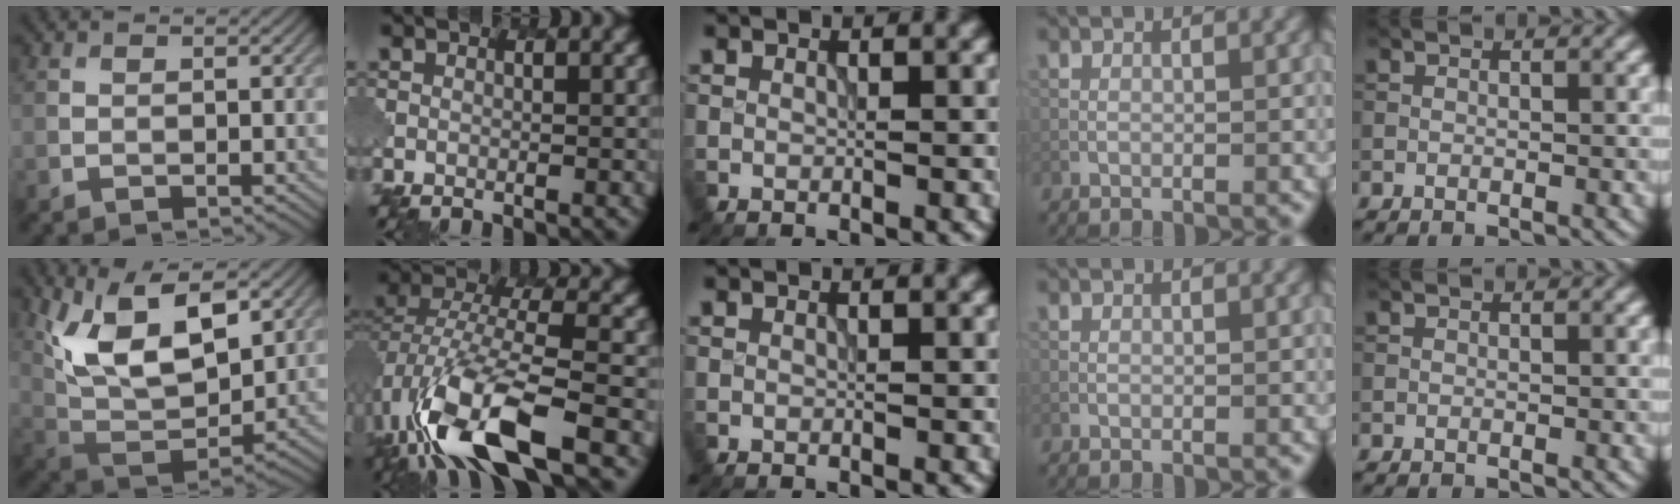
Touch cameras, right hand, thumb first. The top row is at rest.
{"thumb": {"total": 13.8, "force": [5.9, 7.0, 10.4], "torque": [-0.202, -0.004, 0.106]}, "index": {"total": 11.4, "force": [-5.8, 4.4, 8.8], "torque": [-0.182, -0.009, -0.110]}}